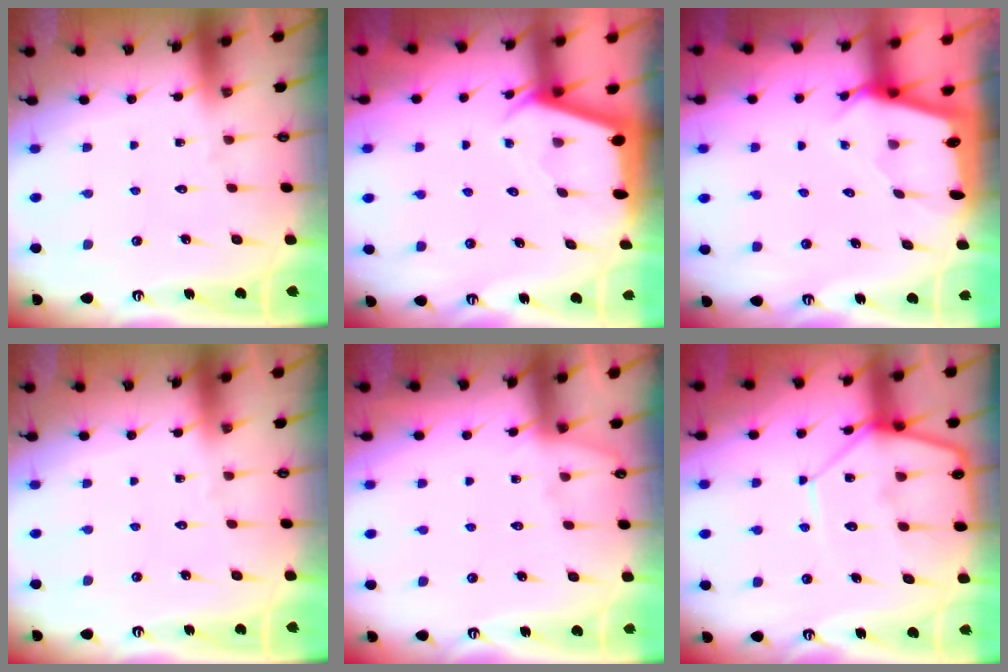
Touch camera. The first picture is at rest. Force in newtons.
{"total": 2.4, "press": 2.4, "slide": 0.3}
{"total": 2.1, "press": 2.1, "slide": 0.1}
{"total": 0.0}
{"total": 4.1, "press": 4.1, "slide": 0.6}
{"total": 10.9, "press": 10.8, "slide": 1.3}